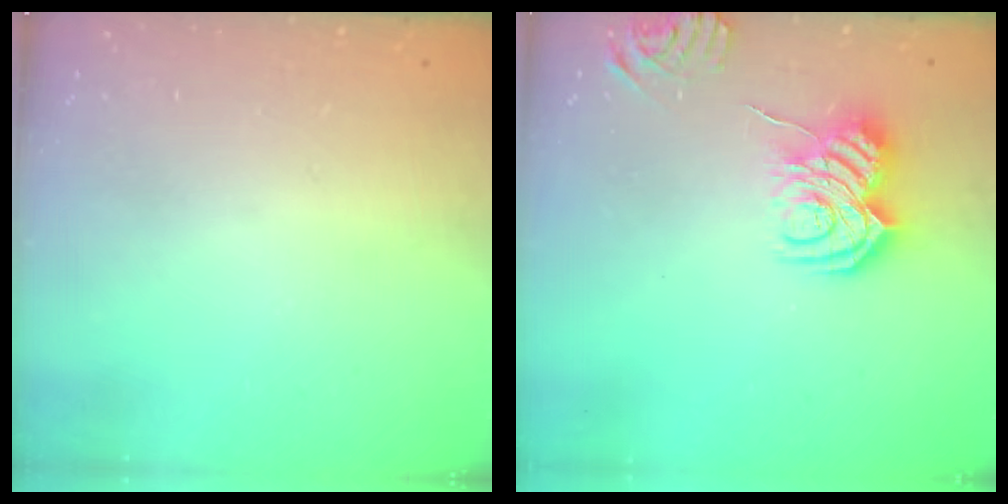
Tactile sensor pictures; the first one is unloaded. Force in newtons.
{"total": 10.1, "press": 10.1, "slide": 0.9}